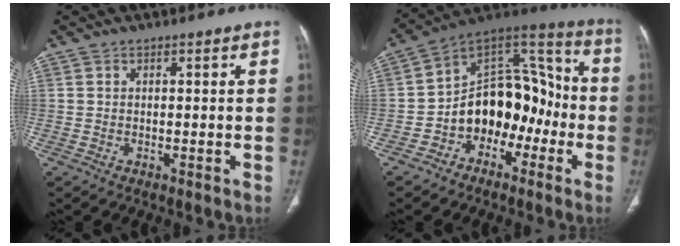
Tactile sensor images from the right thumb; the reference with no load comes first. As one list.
[{"total": 16.6, "force": [-5.0, 11.6, 10.7], "torque": [-0.111, 0.083, -0.087]}]